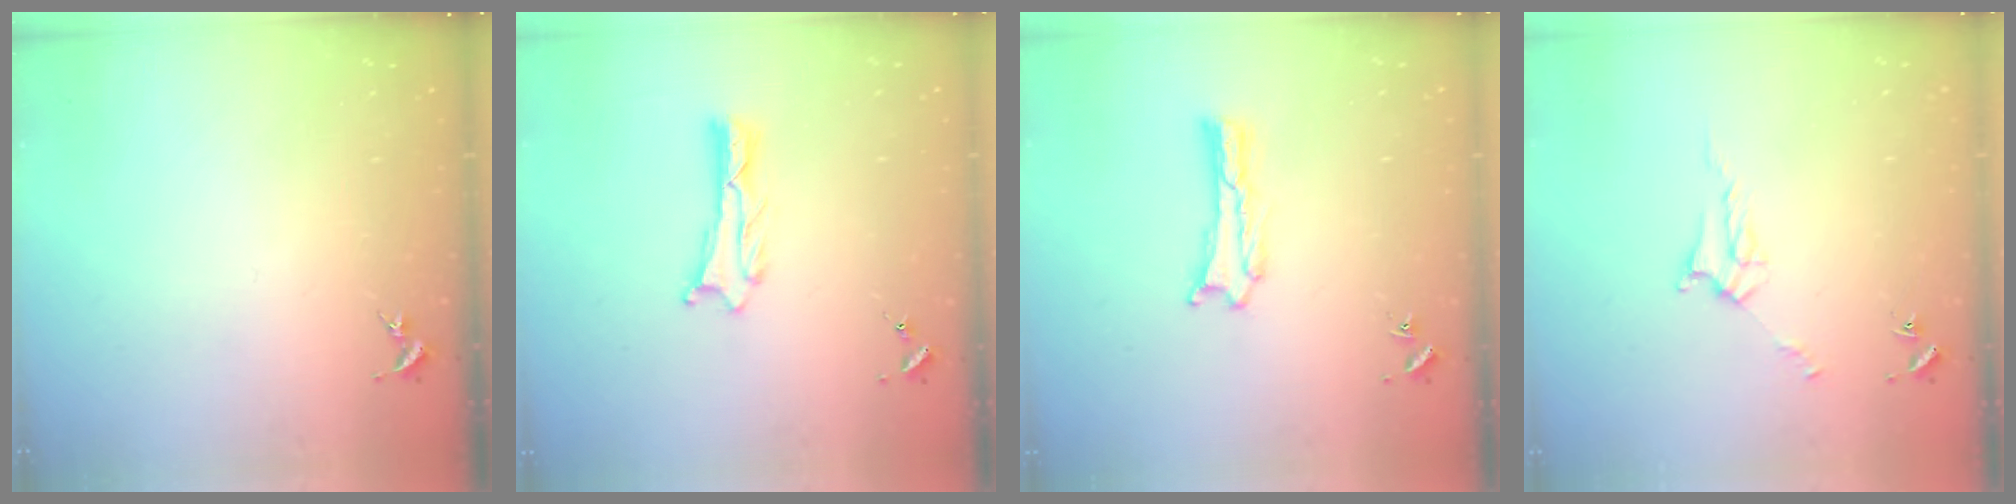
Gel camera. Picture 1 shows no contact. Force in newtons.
{"total": 1.2, "press": 1.2, "slide": 0.0}
{"total": 0.8, "press": 0.8, "slide": 0.0}
{"total": 3.5, "press": 3.5, "slide": 0.3}